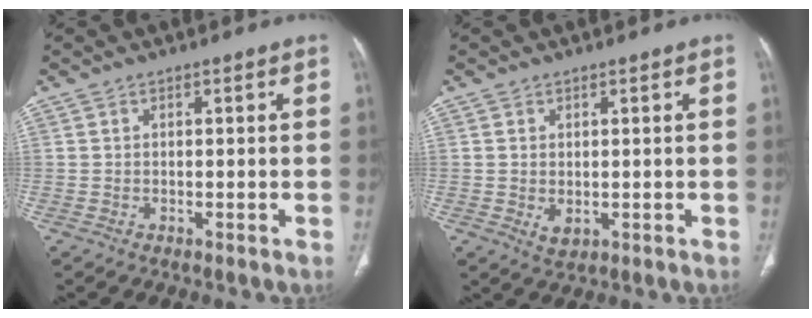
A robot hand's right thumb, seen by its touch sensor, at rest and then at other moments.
{"total": 2.4, "force": [-0.2, 1.6, 1.8], "torque": [-0.030, -0.007, 0.006]}